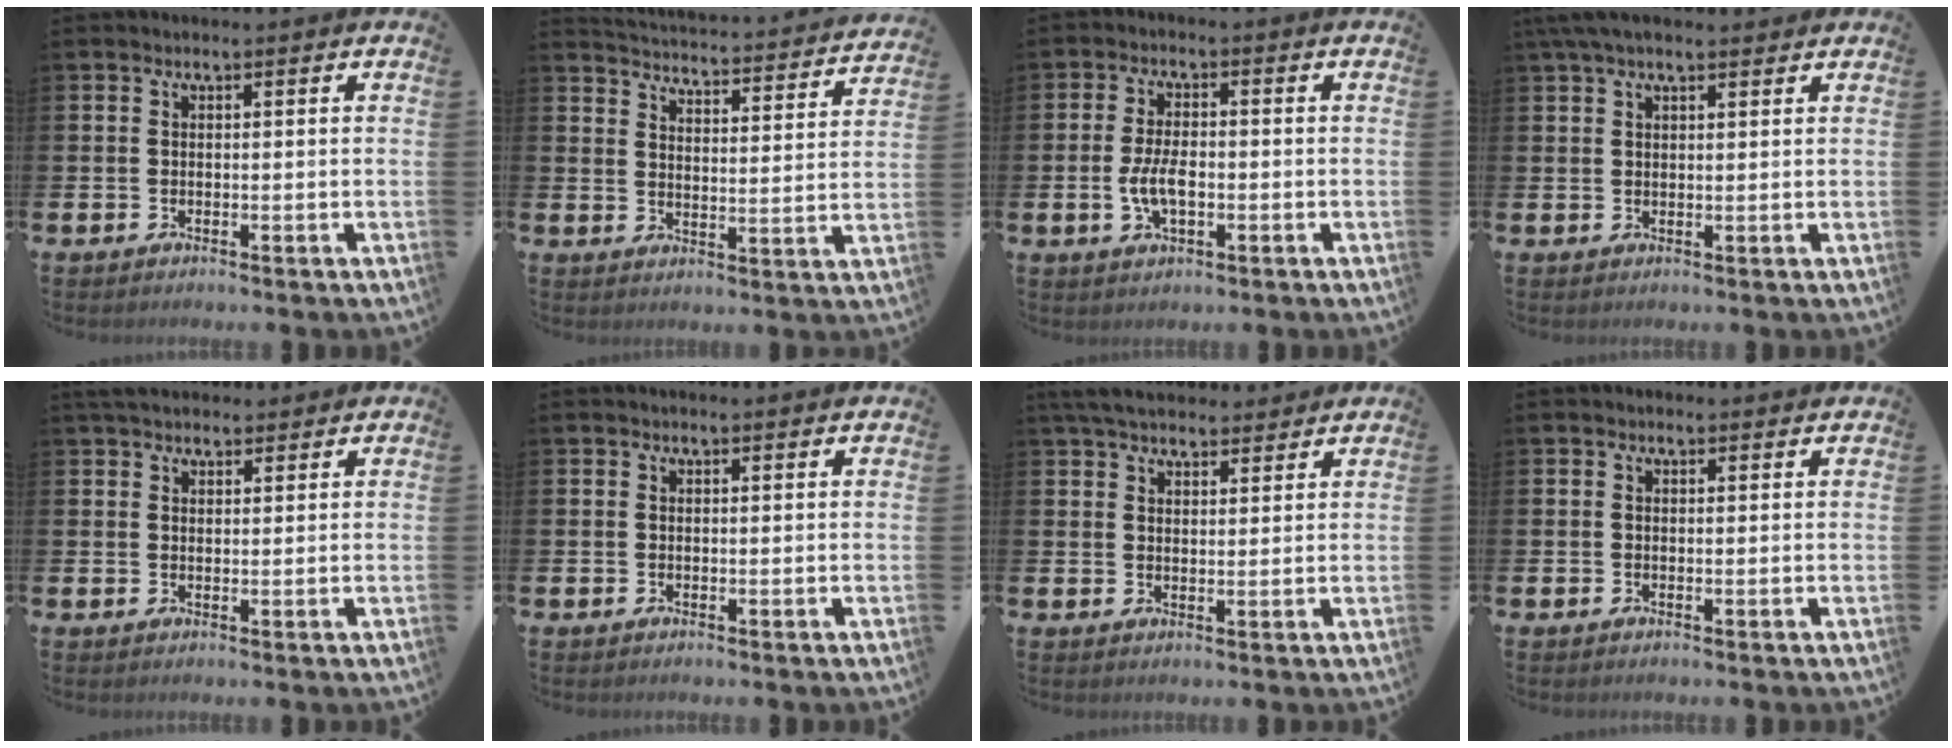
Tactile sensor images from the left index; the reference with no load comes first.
{"total": 4.0, "force": [4.0, 0.1, 0.3], "torque": [-0.031, -0.040, 0.066]}
{"total": 4.4, "force": [-0.7, 2.1, 3.8], "torque": [-0.065, -0.003, -0.015]}
{"total": 3.9, "force": [3.0, 1.1, 2.2], "torque": [-0.050, 0.001, 0.055]}
{"total": 3.7, "force": [3.4, 1.2, 0.8], "torque": [-0.016, -0.010, 0.063]}
{"total": 0.7, "force": [0.7, -0.1, 0.1], "torque": [0.004, -0.004, 0.013]}
{"total": 5.4, "force": [5.1, 1.3, 1.4], "torque": [-0.049, -0.013, 0.095]}
{"total": 0.8, "force": [0.7, 0.3, 0.3], "torque": [0.004, -0.002, 0.011]}